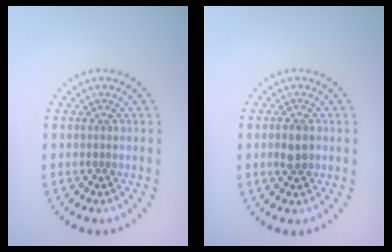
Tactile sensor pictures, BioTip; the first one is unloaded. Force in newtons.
{"total": 2.0, "press": 2.0, "slide": 0.2}